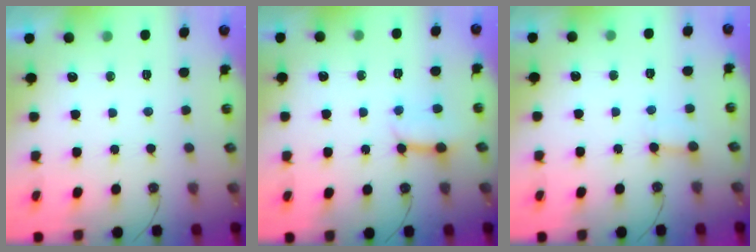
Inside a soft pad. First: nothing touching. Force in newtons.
{"total": 5.0, "press": 4.9, "slide": 0.6}
{"total": 2.5, "press": 2.5, "slide": 0.4}